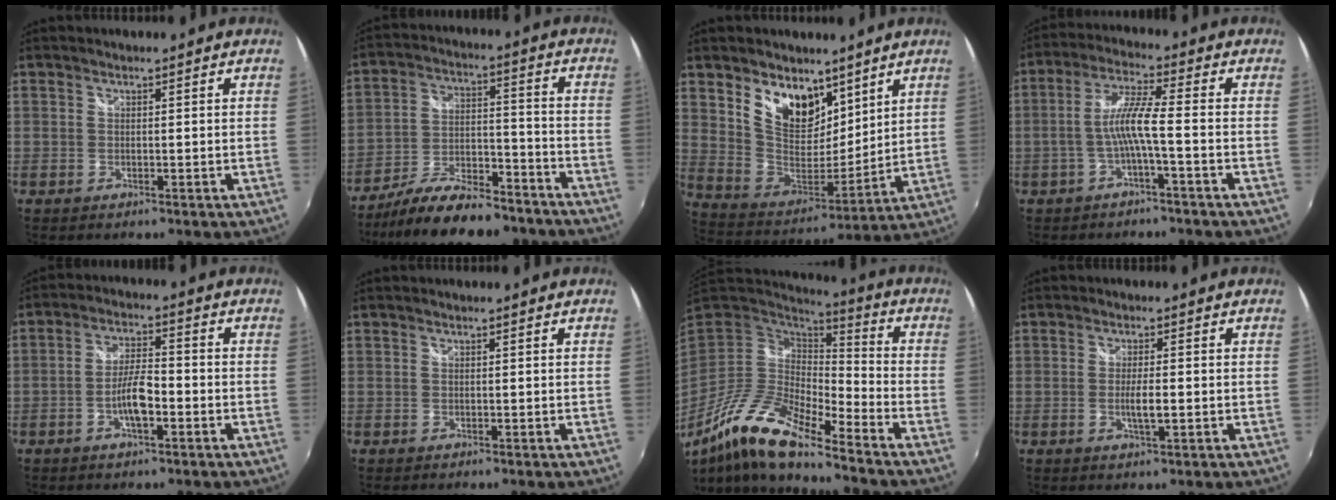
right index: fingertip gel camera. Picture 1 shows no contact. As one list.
[{"total": 18.6, "force": [-15.1, 5.7, 9.2], "torque": [-0.167, -0.005, -0.227]}, {"total": 14.3, "force": [8.6, 8.2, 7.8], "torque": [-0.150, -0.009, 0.165]}, {"total": 6.6, "force": [-2.2, -0.1, 6.3], "torque": [-0.139, 0.009, -0.037]}, {"total": 6.4, "force": [-2.5, 1.9, 5.5], "torque": [-0.108, 0.006, -0.044]}, {"total": 0.0}, {"total": 15.8, "force": [-10.9, 3.0, 11.0], "torque": [-0.204, -0.018, -0.218]}, {"total": 3.4, "force": [-0.6, 0.5, 3.3], "torque": [-0.059, -0.007, -0.010]}]